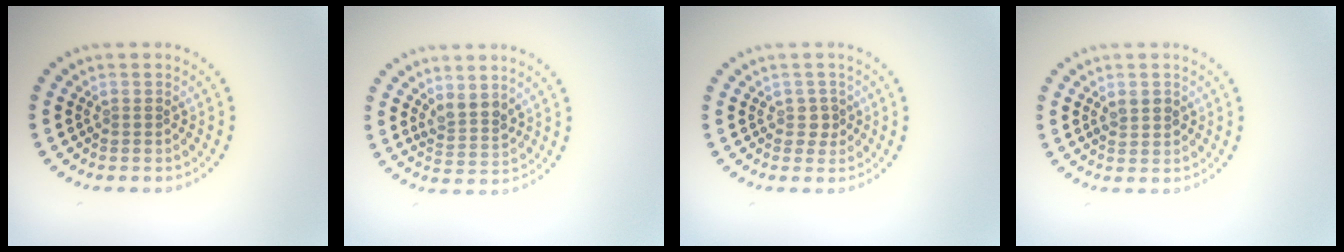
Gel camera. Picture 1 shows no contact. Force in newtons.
{"total": 2.2, "press": 1.9, "slide": 1.2}
{"total": 1.2, "press": 1.1, "slide": 0.6}
{"total": 1.5, "press": 1.5, "slide": 0.1}